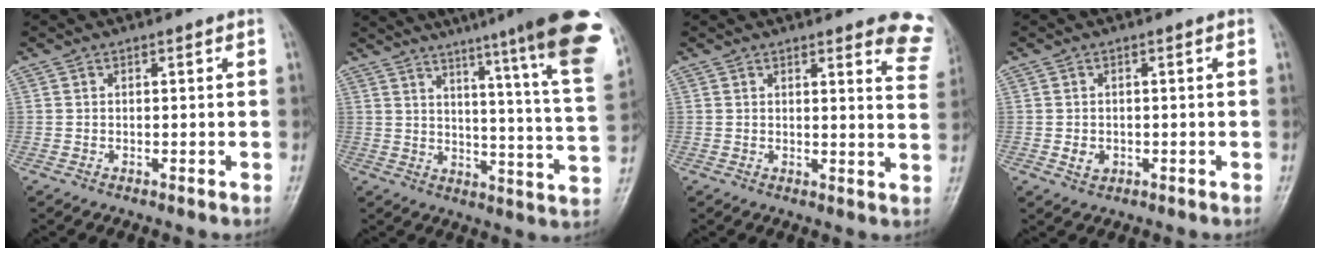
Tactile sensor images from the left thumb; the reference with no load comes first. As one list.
[{"total": 24.4, "force": [16.9, 1.5, 17.5], "torque": [-0.214, -0.093, 0.213]}, {"total": 9.8, "force": [8.2, 2.4, 5.0], "torque": [-0.018, -0.040, 0.065]}, {"total": 2.1, "force": [-0.4, 1.7, 1.1], "torque": [-0.013, 0.001, -0.003]}]